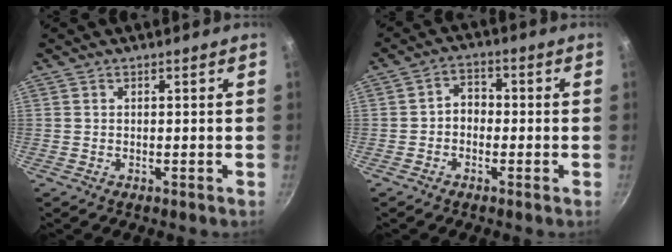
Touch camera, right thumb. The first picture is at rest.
{"total": 3.8, "force": [-1.0, 3.0, 2.2], "torque": [-0.014, 0.019, -0.025]}